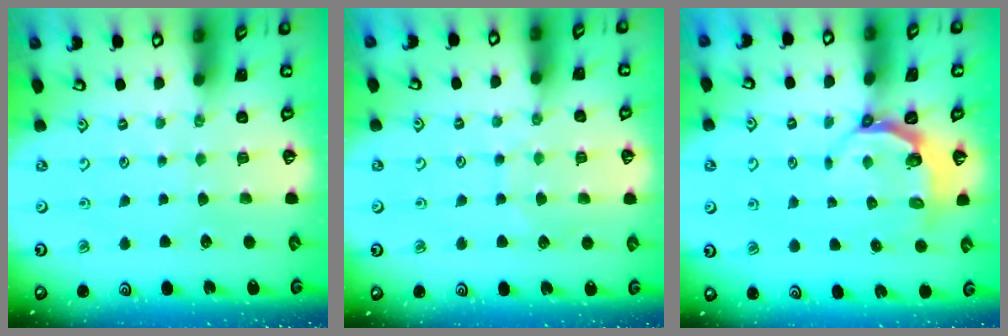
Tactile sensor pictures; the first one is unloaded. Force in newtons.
{"total": 6.3, "press": 6.3, "slide": 0.5}
{"total": 4.8, "press": 3.7, "slide": 3.1}